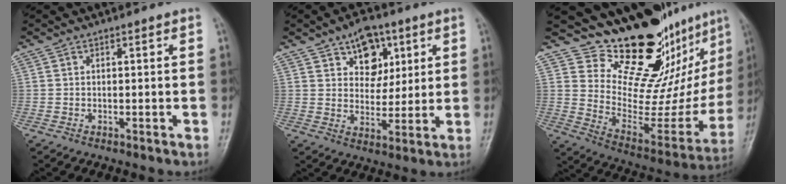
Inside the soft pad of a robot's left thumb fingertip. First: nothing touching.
{"total": 9.2, "force": [4.4, 6.1, 5.3], "torque": [-0.040, -0.018, 0.067]}
{"total": 22.4, "force": [17.3, 8.4, 11.5], "torque": [-0.104, -0.134, 0.265]}